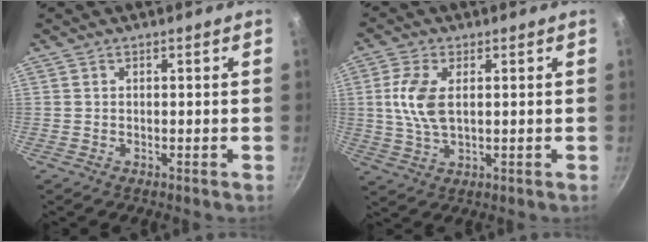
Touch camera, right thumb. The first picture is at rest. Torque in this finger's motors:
{"motor_torque": [-0.70, 1.04, 0.68, -0.08, 0.09]}